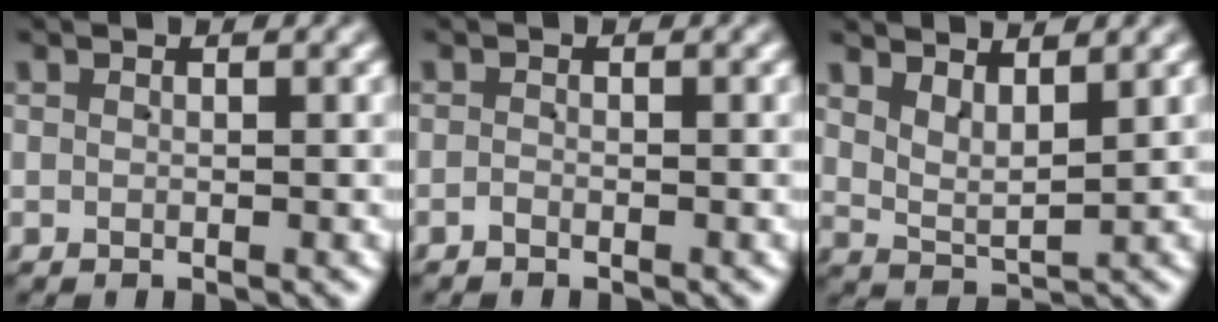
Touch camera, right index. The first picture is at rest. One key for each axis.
{"total": 0.7, "fx": -0.7, "fy": -0.1, "fz": -0.1, "tx": 0.003, "ty": 0.004, "tz": -0.017}
{"total": 3.4, "fx": 3.0, "fy": 1.2, "fz": 1.1, "tx": -0.027, "ty": 0.003, "tz": 0.049}